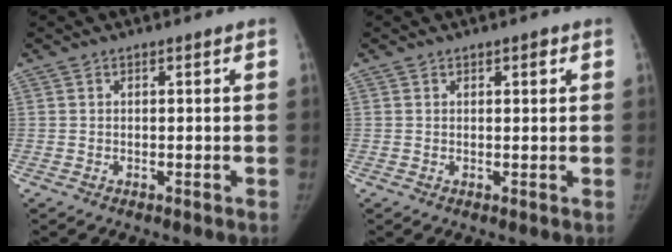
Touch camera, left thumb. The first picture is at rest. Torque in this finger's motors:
{"motor_torque": [-0.13, 0.09, -0.29, 0.23, -0.02]}